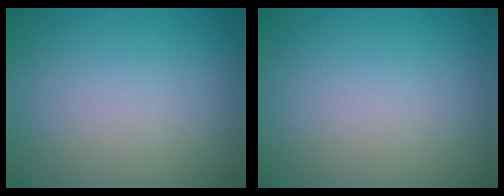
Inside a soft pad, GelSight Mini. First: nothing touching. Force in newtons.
{"total": 0.0}